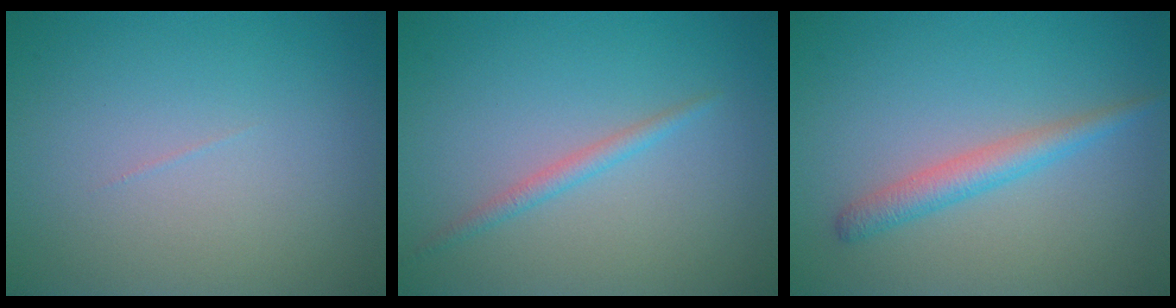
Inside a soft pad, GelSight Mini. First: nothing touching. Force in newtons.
{"total": 1.3, "press": 1.3, "slide": 0.0}
{"total": 2.5, "press": 2.5, "slide": 0.0}